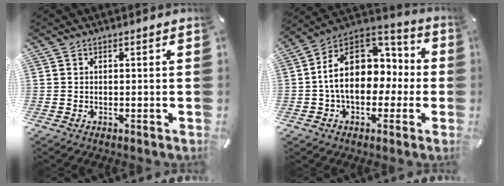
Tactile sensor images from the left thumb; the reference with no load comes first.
{"total": 18.1, "force": [1.0, 13.5, 12.0], "torque": [-0.198, 0.002, 0.021]}